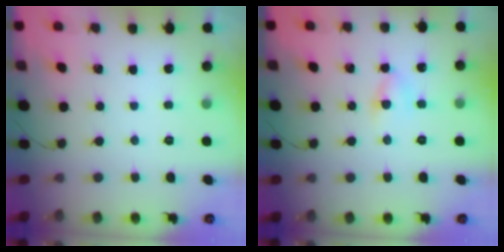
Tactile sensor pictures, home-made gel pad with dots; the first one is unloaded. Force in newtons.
{"total": 4.8, "press": 4.7, "slide": 1.2}